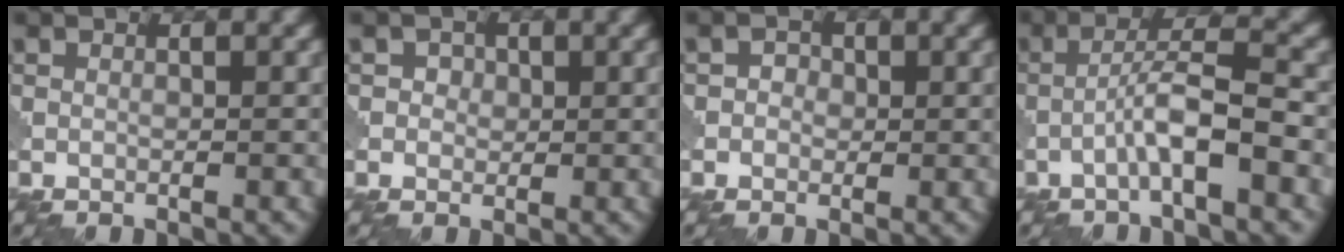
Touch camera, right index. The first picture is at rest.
{"total": 1.8, "force": [0.3, 1.6, 0.8], "torque": [0.000, 0.004, -0.001]}
{"total": 1.5, "force": [-0.1, 1.4, 0.5], "torque": [0.009, 0.004, -0.008]}
{"total": 4.6, "force": [-1.9, 0.5, 4.1], "torque": [-0.072, 0.020, -0.043]}